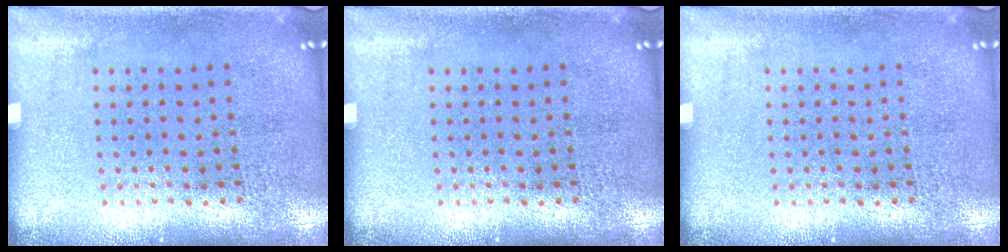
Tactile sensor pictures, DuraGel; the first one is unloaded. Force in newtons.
{"total": 0.0}
{"total": 0.0}